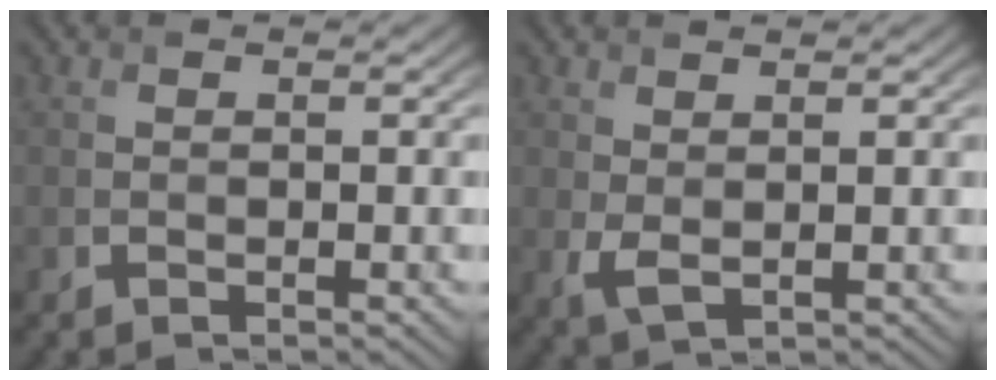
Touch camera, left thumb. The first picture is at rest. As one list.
[{"total": 2.1, "force": [0.8, 0.9, 1.7], "torque": [-0.046, -0.004, 0.019]}]